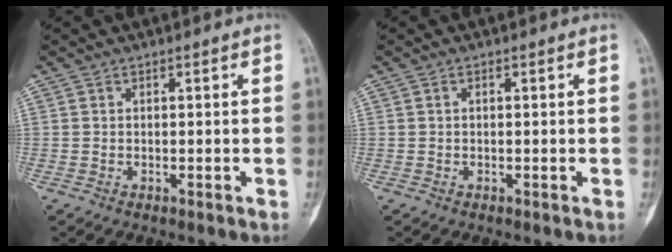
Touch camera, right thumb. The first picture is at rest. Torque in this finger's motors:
{"motor_torque": [0.20, 0.05, 0.22, -0.22, -0.08]}